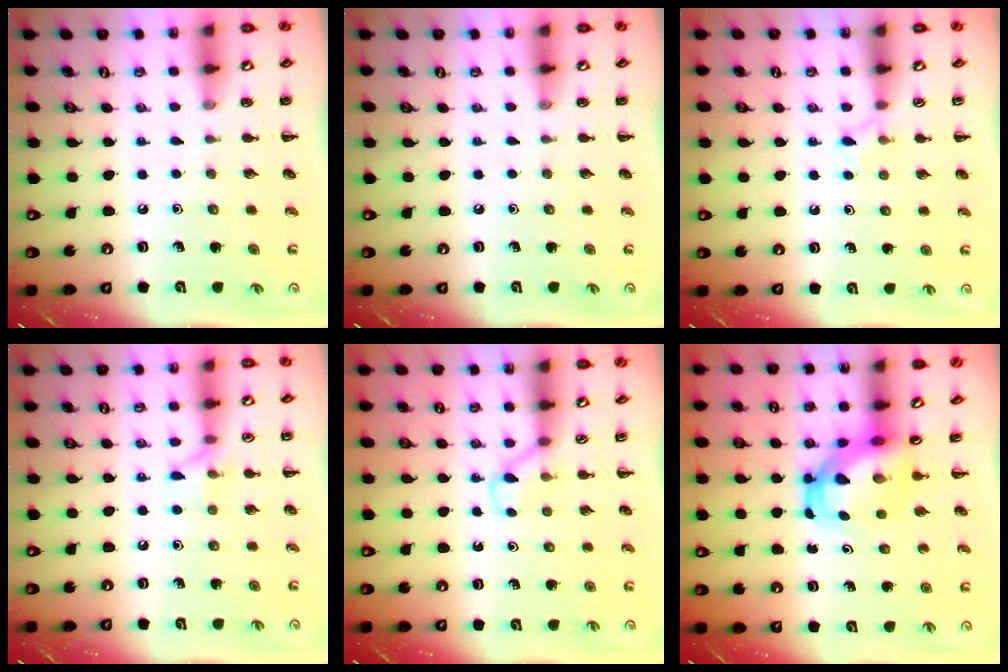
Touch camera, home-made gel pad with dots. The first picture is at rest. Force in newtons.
{"total": 0.0}
{"total": 5.1, "press": 4.9, "slide": 1.6}
{"total": 5.8, "press": 5.6, "slide": 1.6}
{"total": 3.5, "press": 3.3, "slide": 1.2}
{"total": 5.6, "press": 5.4, "slide": 1.4}